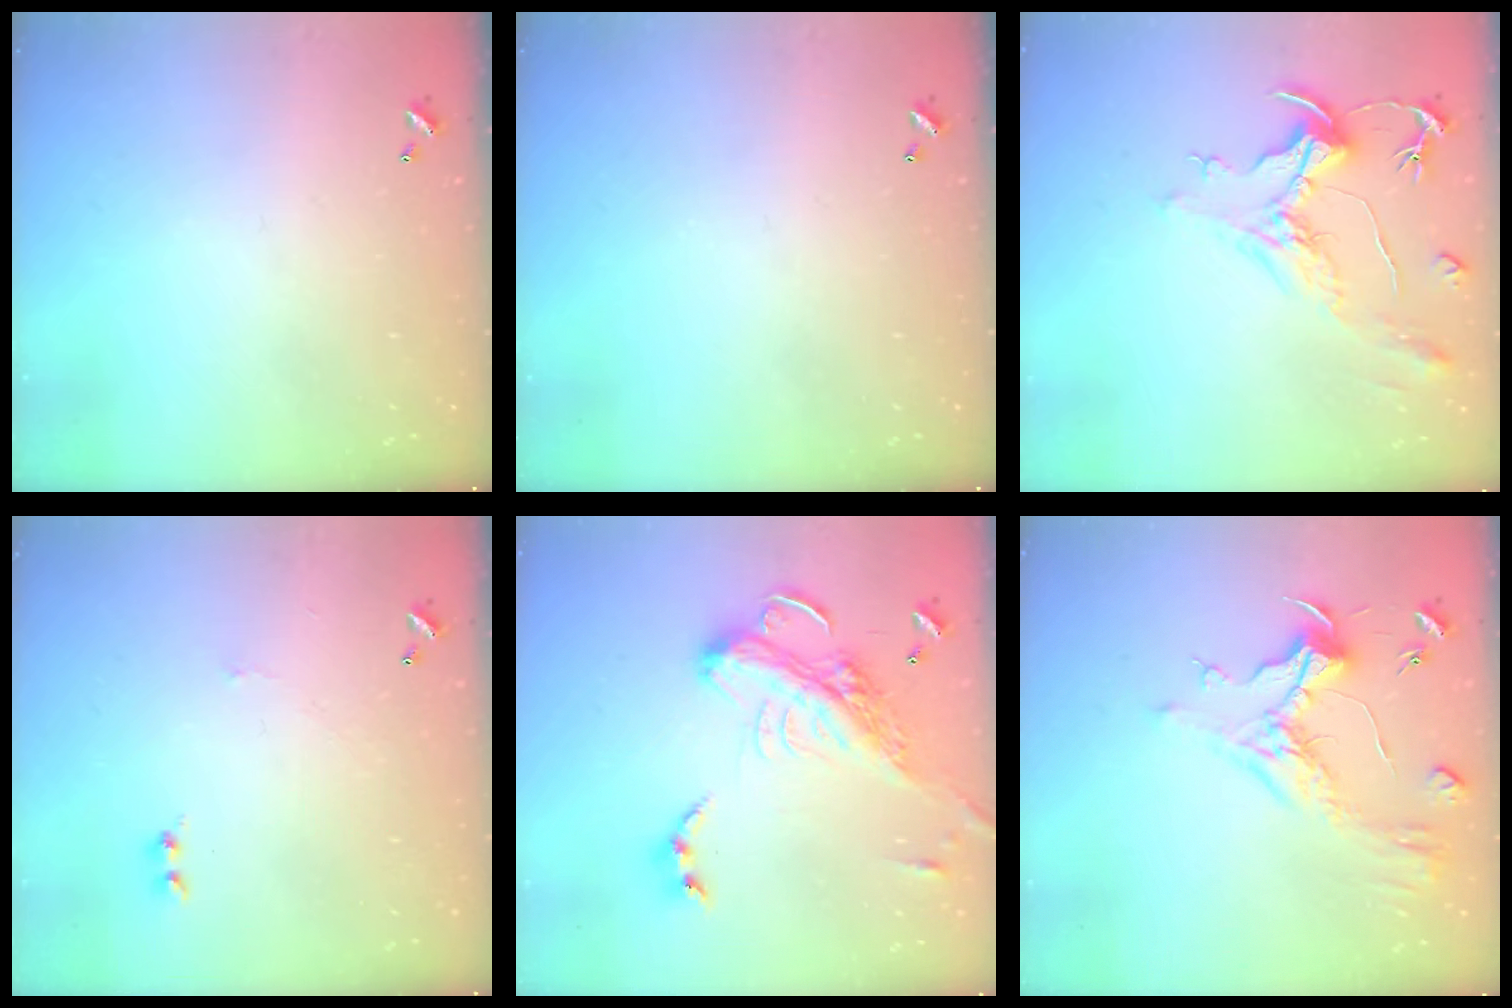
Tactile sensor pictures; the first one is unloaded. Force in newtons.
{"total": 0.0}
{"total": 2.2, "press": 1.7, "slide": 1.4}
{"total": 1.7, "press": 1.6, "slide": 0.6}
{"total": 9.8, "press": 9.6, "slide": 2.0}
{"total": 1.1, "press": 0.2, "slide": 1.1}